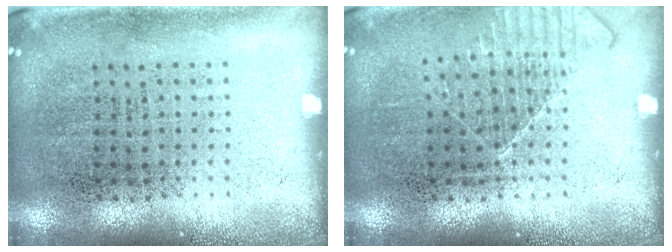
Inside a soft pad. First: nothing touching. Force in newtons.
{"total": 1.2, "press": 1.2, "slide": 0.1}